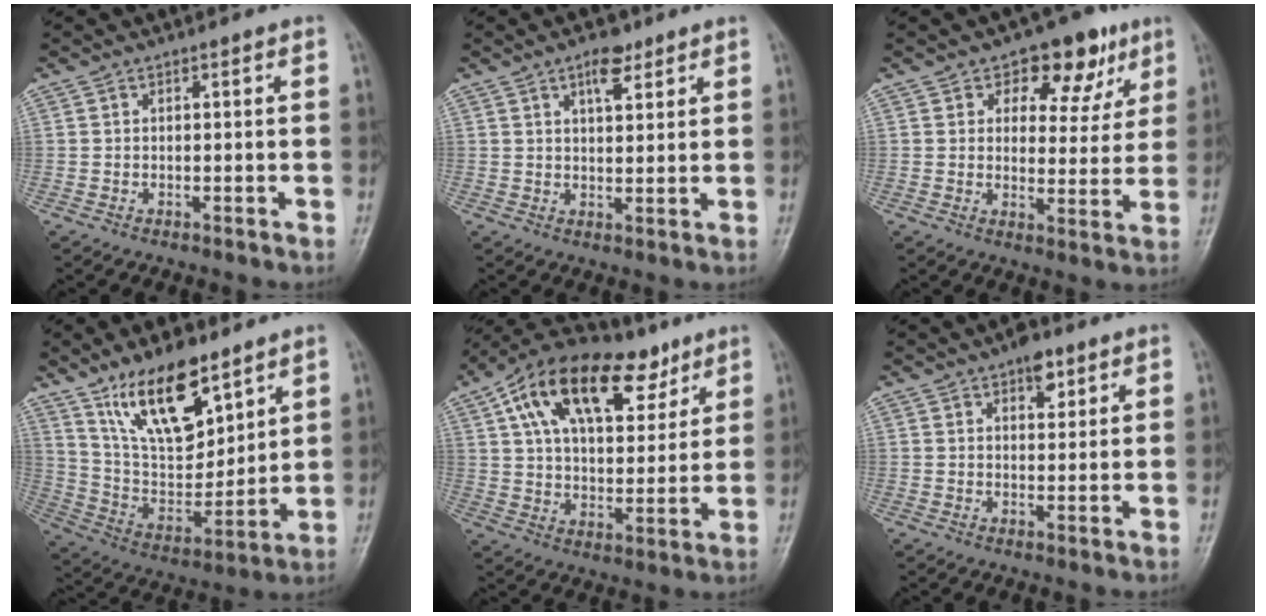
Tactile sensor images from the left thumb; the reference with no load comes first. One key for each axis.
{"total": 5.0, "fx": 3.1, "fy": 2.2, "fz": 3.2, "tx": -0.035, "ty": -0.017, "tz": 0.048}
{"total": 11.2, "fx": 6.0, "fy": 7.0, "fz": 6.3, "tx": -0.028, "ty": -0.020, "tz": 0.079}
{"total": 18.2, "fx": 11.7, "fy": 7.9, "fz": 11.5, "tx": -0.153, "ty": -0.064, "tz": 0.227}
{"total": 22.5, "fx": 11.7, "fy": 11.8, "fz": 15.2, "tx": -0.224, "ty": -0.003, "tz": 0.196}
{"total": 4.7, "fx": 2.8, "fy": 2.4, "fz": 2.9, "tx": -0.022, "ty": -0.012, "tz": 0.038}